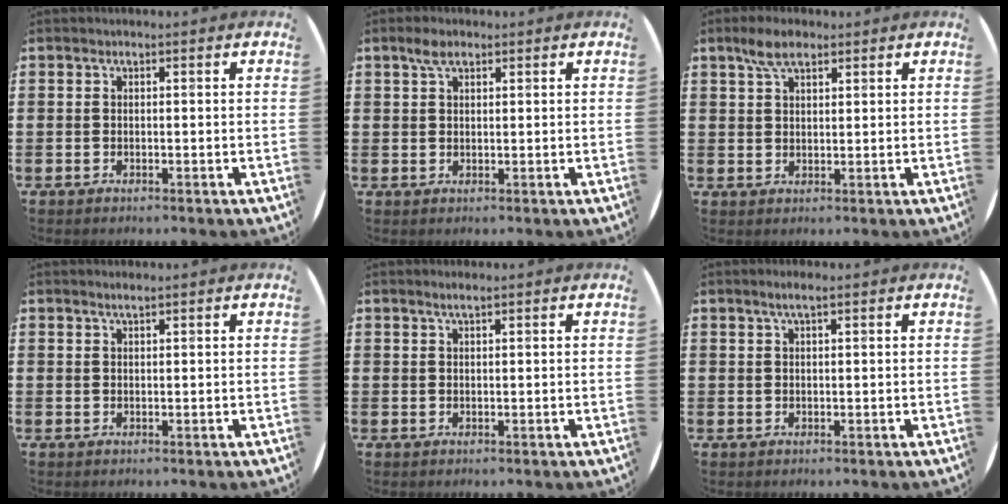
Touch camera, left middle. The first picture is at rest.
{"total": 2.6, "force": [1.7, 1.2, 1.5], "torque": [-0.024, 0.004, 0.029]}
{"total": 4.4, "force": [3.1, 1.8, 2.5], "torque": [-0.047, 0.005, 0.054]}
{"total": 1.0, "force": [0.9, 0.0, 0.4], "torque": [-0.009, 0.001, 0.016]}
{"total": 1.1, "force": [0.9, 0.0, 0.7], "torque": [-0.013, 0.003, 0.016]}
{"total": 1.6, "force": [1.1, 0.1, 1.2], "torque": [-0.023, 0.004, 0.018]}